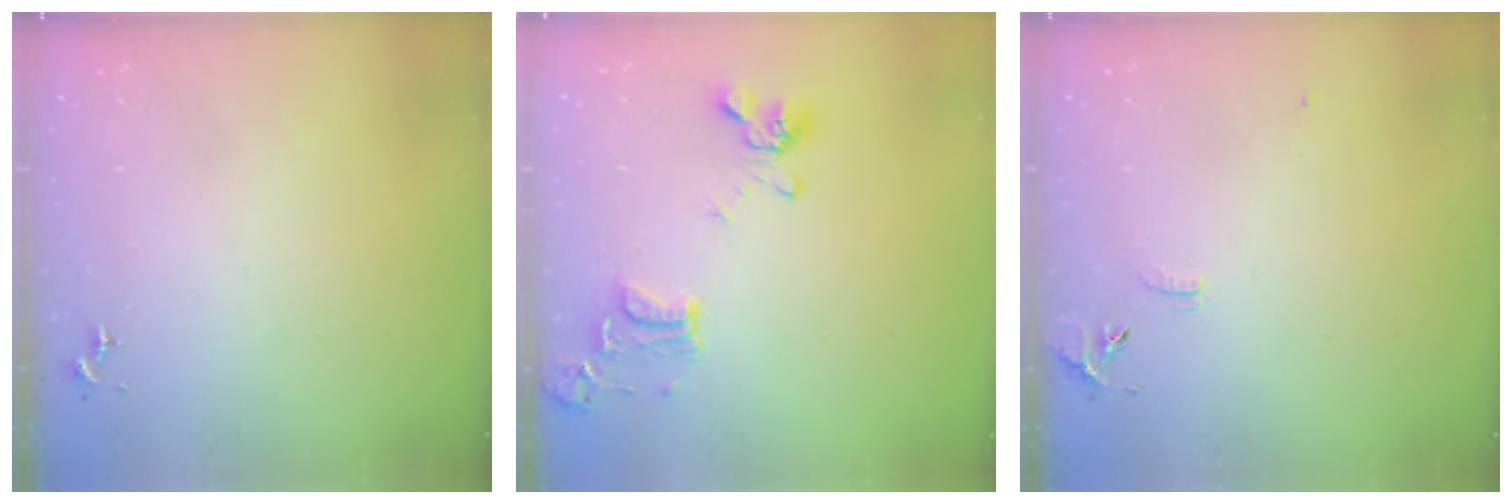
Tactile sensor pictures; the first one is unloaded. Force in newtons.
{"total": 15.8, "press": 15.7, "slide": 1.4}
{"total": 6.9, "press": 6.9, "slide": 0.6}